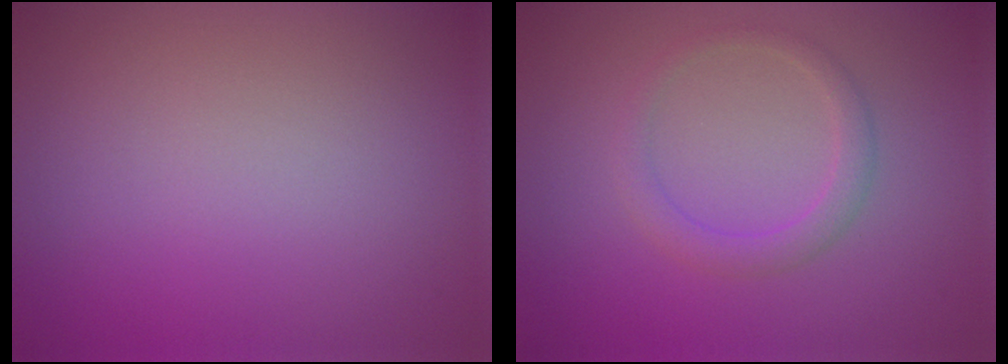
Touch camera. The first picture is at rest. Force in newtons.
{"total": 1.9, "press": 1.9, "slide": 0.1}